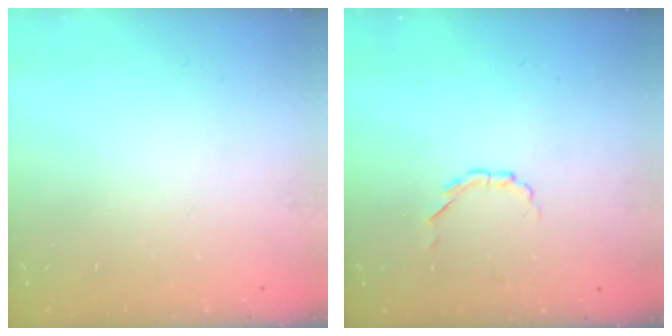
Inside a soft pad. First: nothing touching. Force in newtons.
{"total": 2.3, "press": 2.2, "slide": 0.8}